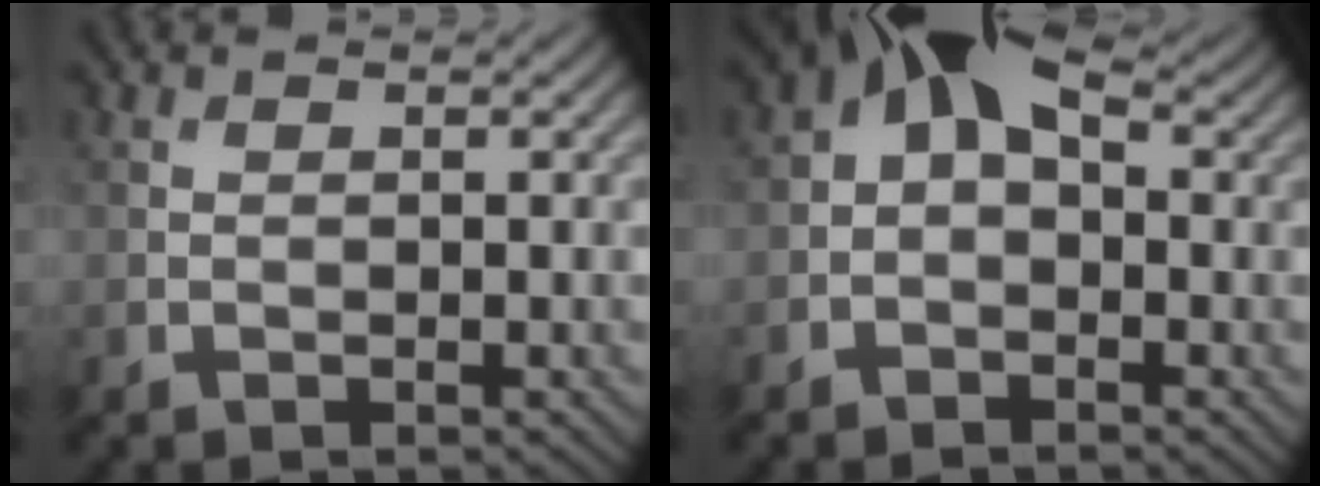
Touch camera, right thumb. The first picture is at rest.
{"total": 5.7, "force": [0.8, 3.9, 4.1], "torque": [-0.069, 0.013, -0.002]}